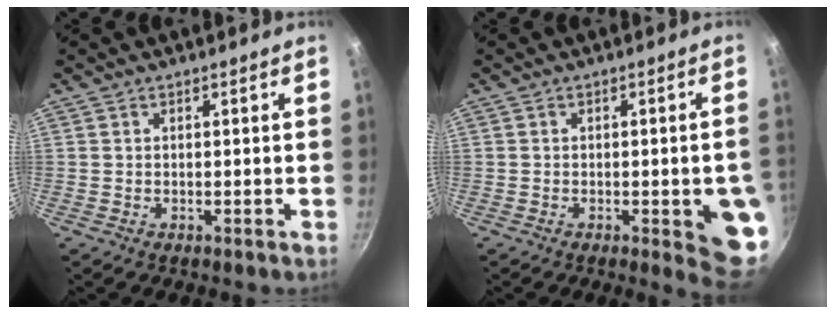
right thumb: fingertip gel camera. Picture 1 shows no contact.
{"total": 9.1, "force": [-2.1, 2.7, 8.4], "torque": [-0.072, 0.007, -0.023]}